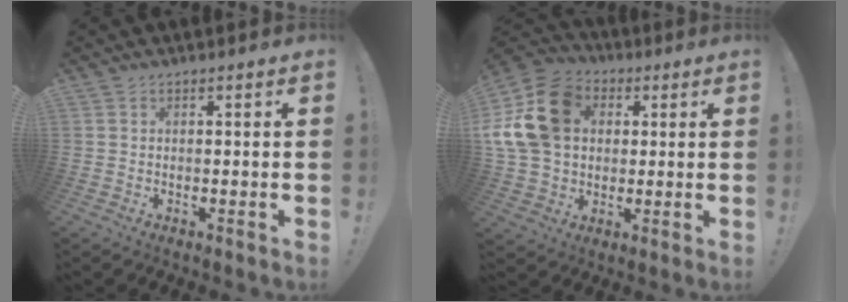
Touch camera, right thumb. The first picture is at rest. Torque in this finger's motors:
{"motor_torque": [1.82, 3.19, 0.24, 0.22, 0.66]}